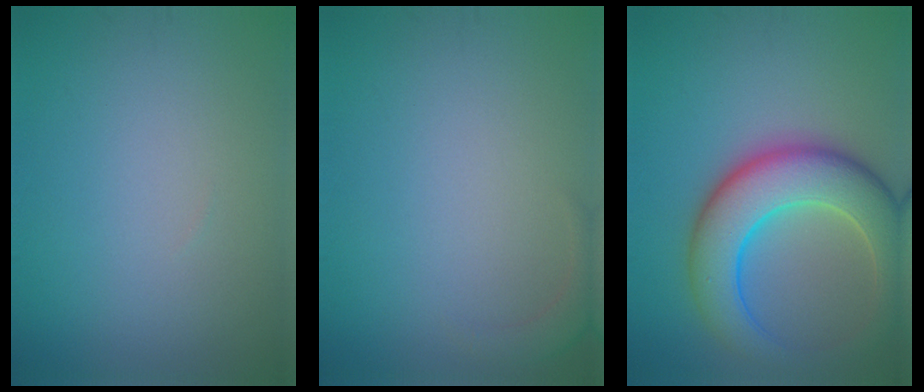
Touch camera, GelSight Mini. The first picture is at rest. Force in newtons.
{"total": 1.6, "press": 1.6, "slide": 0.3}
{"total": 9.5, "press": 9.4, "slide": 0.3}